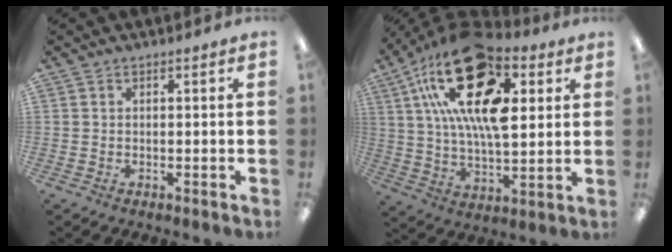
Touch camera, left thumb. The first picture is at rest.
{"total": 25.7, "force": [11.6, 12.9, 19.0], "torque": [-0.338, -0.046, 0.197]}